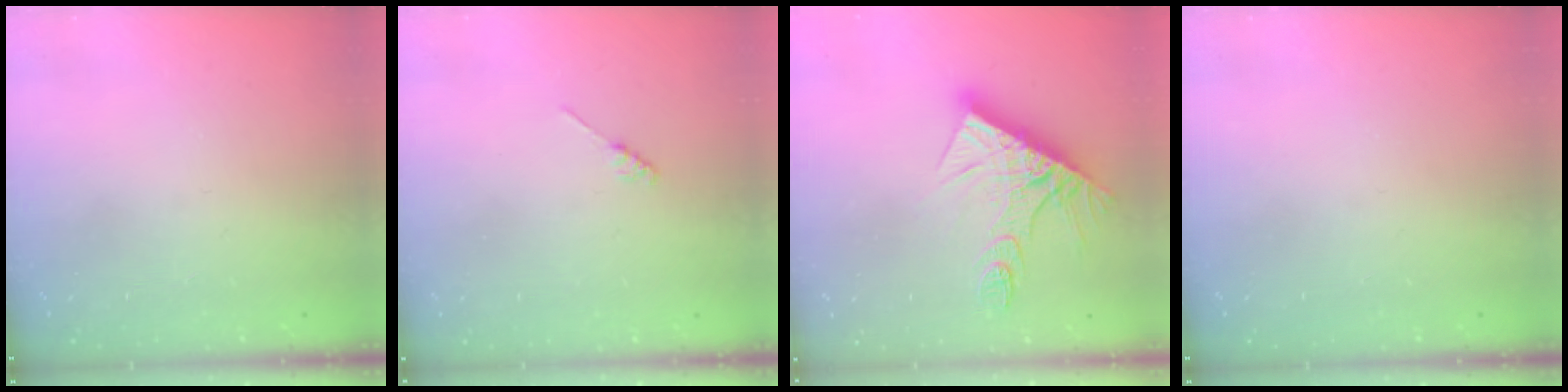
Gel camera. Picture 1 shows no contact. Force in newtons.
{"total": 1.2, "press": 1.1, "slide": 0.3}
{"total": 15.4, "press": 15.3, "slide": 1.2}
{"total": 0.0}